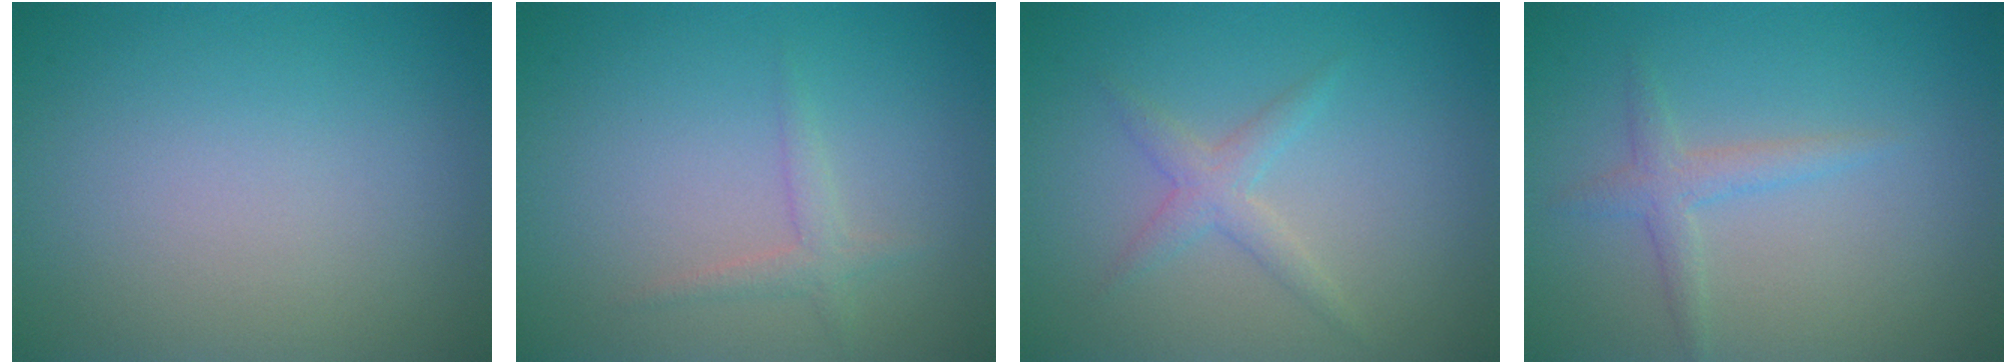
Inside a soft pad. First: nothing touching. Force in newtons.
{"total": 1.4, "press": 1.4, "slide": 0.0}
{"total": 1.8, "press": 1.8, "slide": 0.1}
{"total": 1.8, "press": 1.8, "slide": 0.1}